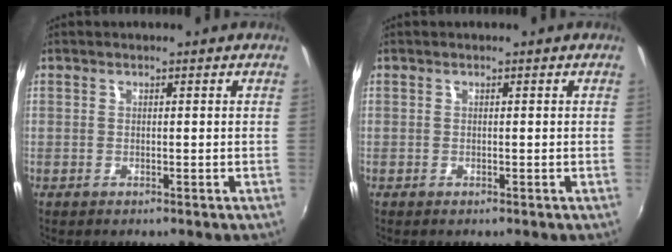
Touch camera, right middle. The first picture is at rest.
{"total": 0.0}